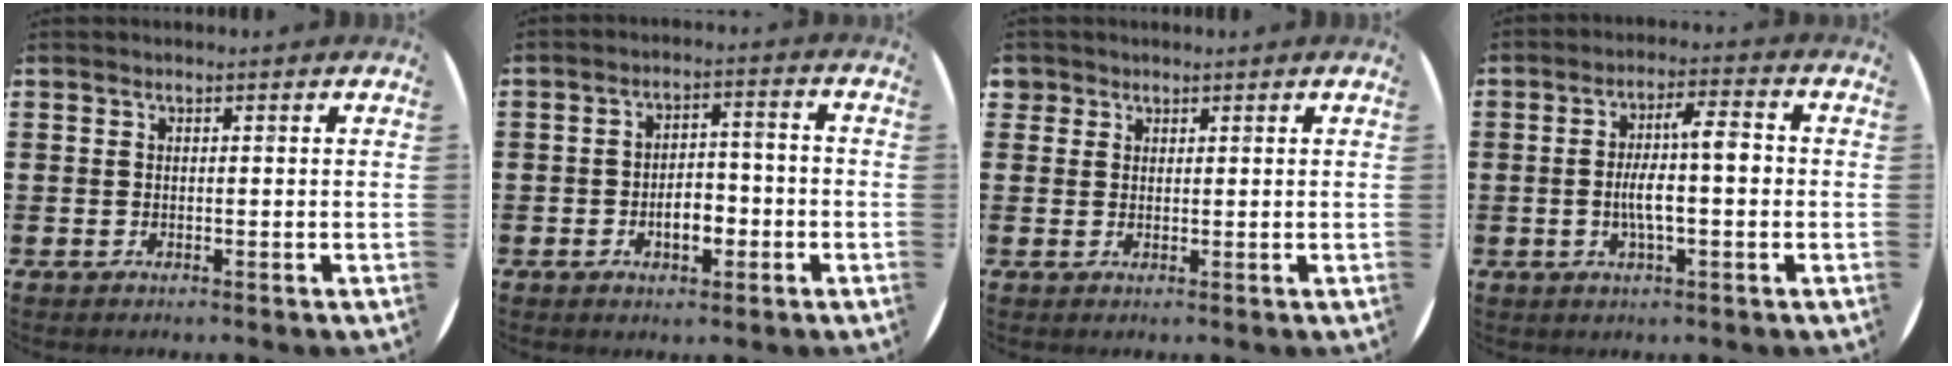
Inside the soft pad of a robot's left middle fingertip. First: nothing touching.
{"total": 4.8, "force": [-1.3, 2.6, 3.9], "torque": [-0.052, 0.001, -0.028]}
{"total": 1.5, "force": [1.2, 0.9, 0.0], "torque": [0.005, 0.001, 0.022]}
{"total": 7.2, "force": [-0.7, 1.8, 6.9], "torque": [-0.127, 0.009, -0.018]}